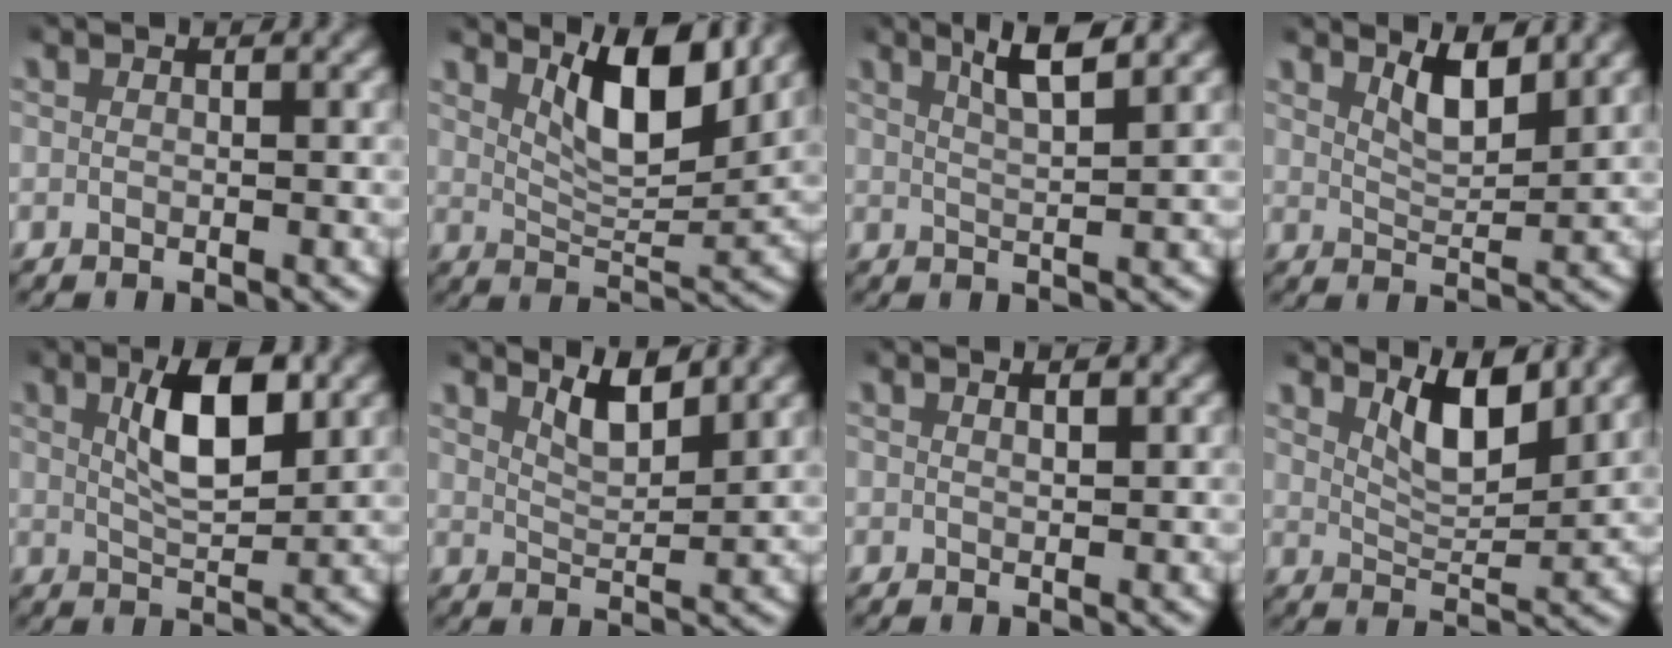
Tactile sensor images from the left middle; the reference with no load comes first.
{"total": 6.0, "force": [3.6, 1.7, 4.5], "torque": [-0.076, -0.007, 0.061]}
{"total": 4.0, "force": [2.9, 0.3, 2.8], "torque": [-0.049, 0.009, 0.046]}
{"total": 3.1, "force": [2.5, 0.7, 1.7], "torque": [-0.034, -0.008, 0.044]}
{"total": 5.2, "force": [1.8, 1.9, 4.5], "torque": [-0.074, 0.003, 0.030]}
{"total": 3.2, "force": [2.7, 0.4, 1.6], "torque": [-0.035, -0.006, 0.047]}
{"total": 0.8, "force": [0.6, 0.1, 0.6], "torque": [-0.003, 0.005, 0.007]}
{"total": 4.3, "force": [3.0, 1.1, 2.8], "torque": [-0.049, -0.007, 0.054]}